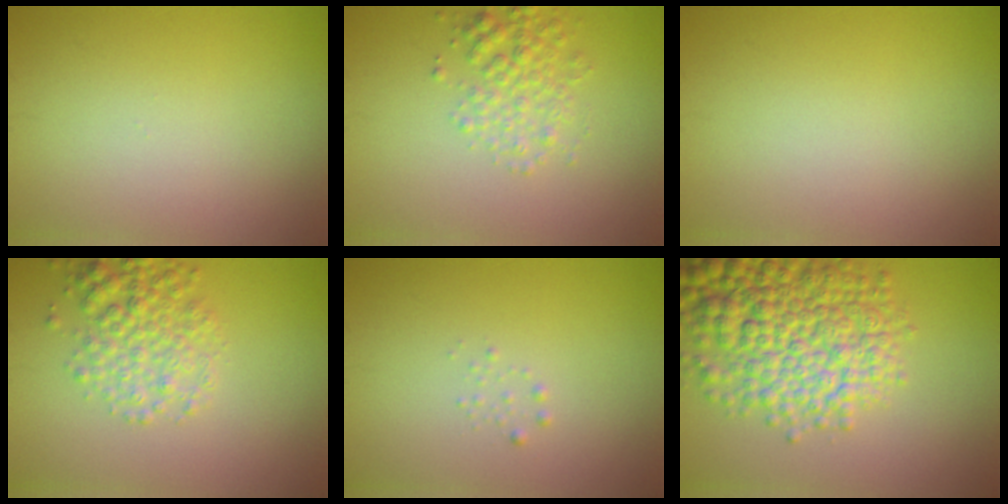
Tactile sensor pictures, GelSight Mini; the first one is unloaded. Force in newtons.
{"total": 2.9, "press": 2.9, "slide": 0.1}
{"total": 0.0}
{"total": 4.0, "press": 4.0, "slide": 0.1}
{"total": 0.6, "press": 0.6, "slide": 0.0}
{"total": 9.7, "press": 9.7, "slide": 0.3}